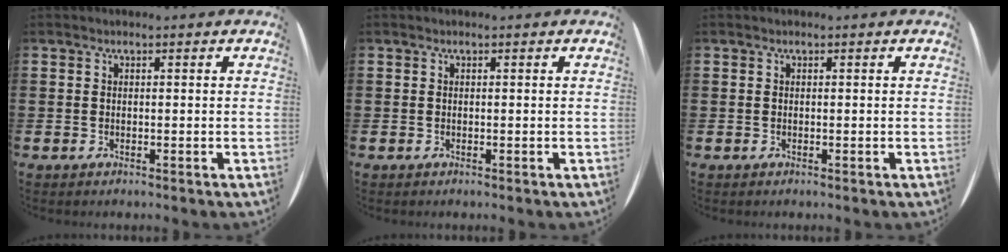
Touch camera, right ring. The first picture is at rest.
{"total": 0.0}
{"total": 0.0}